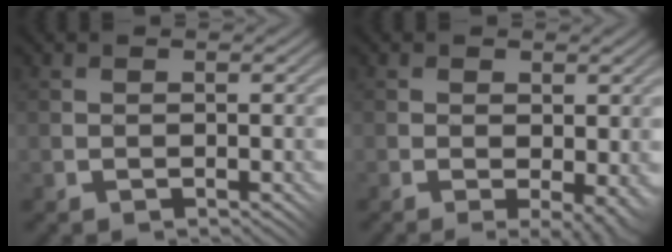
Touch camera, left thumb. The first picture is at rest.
{"total": 3.8, "force": [-1.6, 2.0, 2.8], "torque": [-0.035, -0.003, -0.014]}